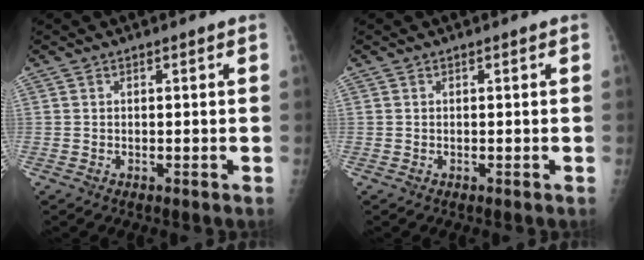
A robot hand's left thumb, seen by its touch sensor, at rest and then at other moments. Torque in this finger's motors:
{"motor_torque": [0.00, 0.00, 0.02, -0.02, 0.00]}